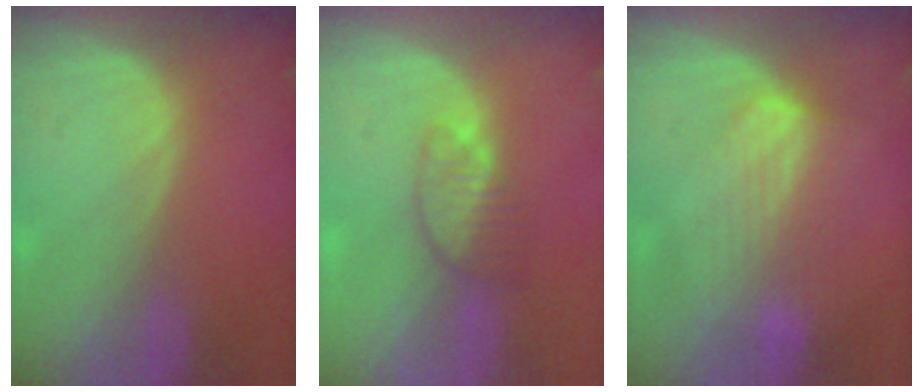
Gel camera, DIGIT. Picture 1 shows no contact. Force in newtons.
{"total": 3.4, "press": 3.4, "slide": 0.5}
{"total": 7.4, "press": 6.6, "slide": 3.2}